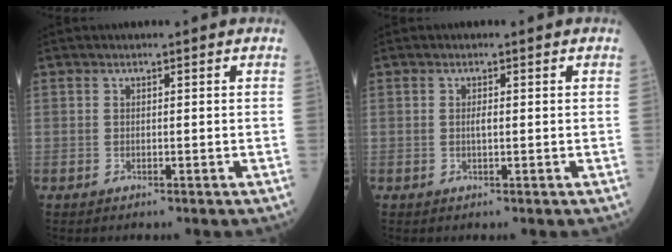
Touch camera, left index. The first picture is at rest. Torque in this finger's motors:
{"motor_torque": [0.36, -0.18, 0.01, 0.01]}